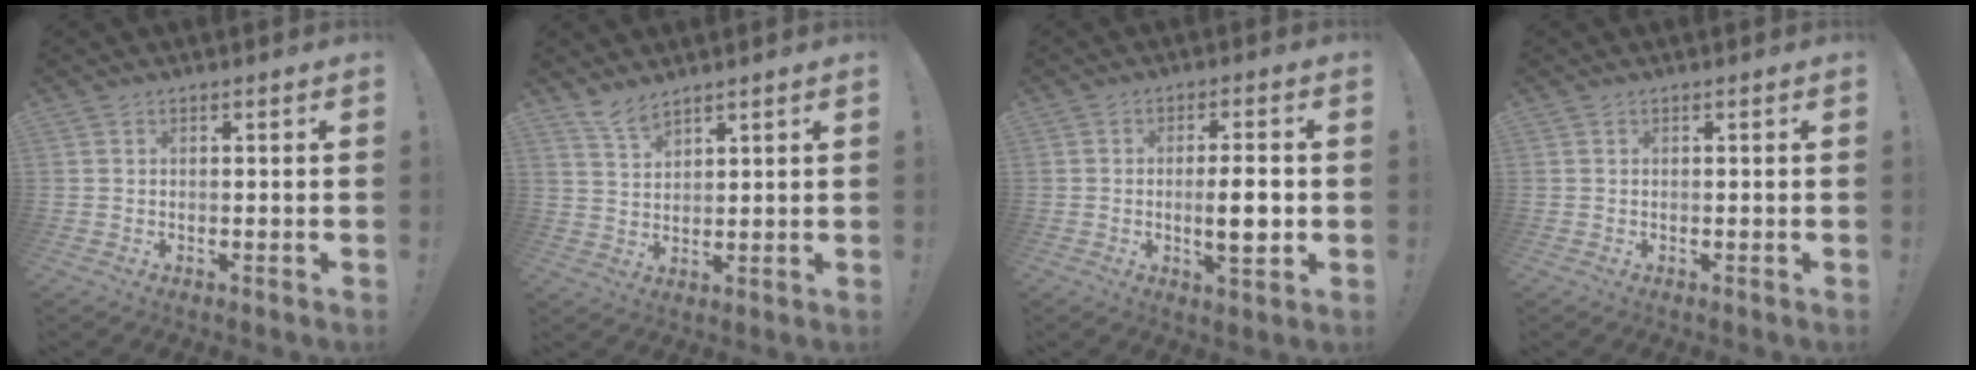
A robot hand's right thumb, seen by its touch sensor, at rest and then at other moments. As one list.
[{"total": 5.2, "force": [4.5, 1.4, 2.3], "torque": [-0.041, -0.029, 0.082]}, {"total": 8.1, "force": [-1.0, 1.5, 7.9], "torque": [-0.112, -0.007, -0.021]}, {"total": 0.0}]